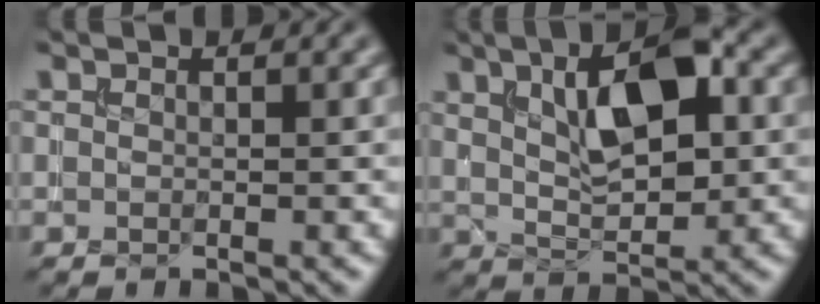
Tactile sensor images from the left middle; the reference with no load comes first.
{"total": 7.3, "force": [2.2, 3.0, 6.2], "torque": [-0.107, 0.008, 0.037]}